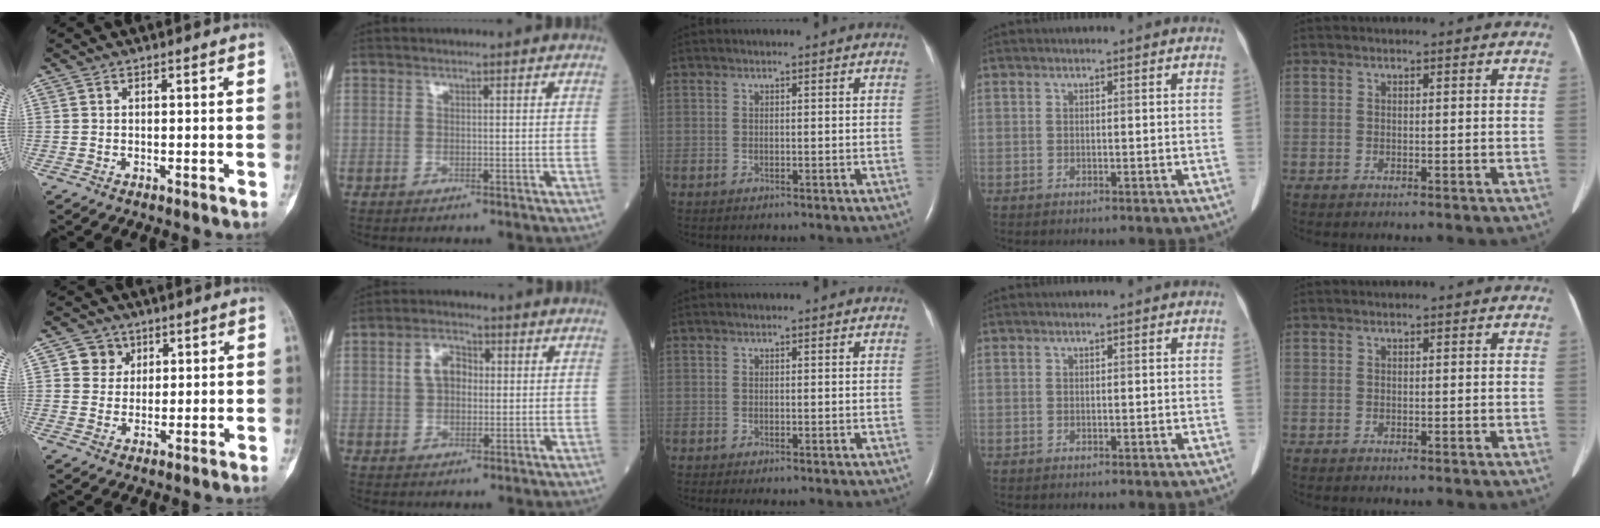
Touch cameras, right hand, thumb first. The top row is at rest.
{"thumb": {"total": 4.7, "force": [1.9, 4.3, 0.7], "torque": [0.014, -0.003, 0.029]}, "index": {"total": 4.6, "force": [0.8, 3.1, 3.3], "torque": [-0.061, 0.015, 0.013]}}